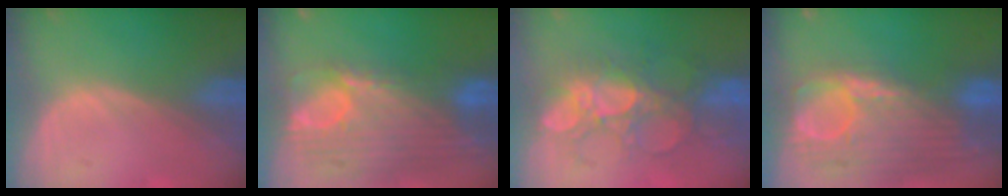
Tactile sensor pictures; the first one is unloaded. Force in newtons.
{"total": 12.3, "press": 10.3, "slide": 6.6}
{"total": 8.6, "press": 8.3, "slide": 2.1}
{"total": 12.7, "press": 10.7, "slide": 6.9}